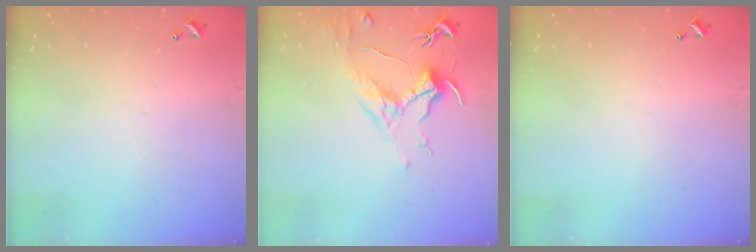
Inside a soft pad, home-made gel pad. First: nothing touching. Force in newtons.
{"total": 1.6, "press": 1.4, "slide": 0.8}
{"total": 0.0}